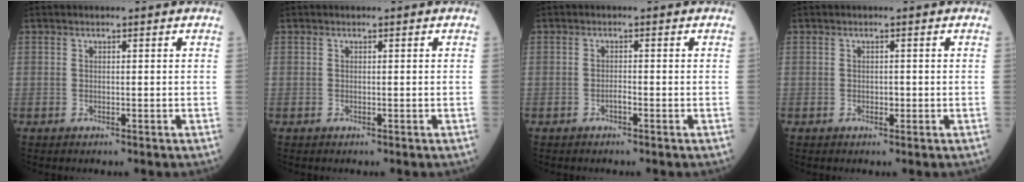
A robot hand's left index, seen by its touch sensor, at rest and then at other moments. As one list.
[{"total": 0.0}, {"total": 0.8, "force": [-0.5, 0.1, 0.6], "torque": [-0.011, 0.001, -0.011]}, {"total": 0.8, "force": [-0.2, 0.5, 0.5], "torque": [-0.009, 0.001, -0.004]}]